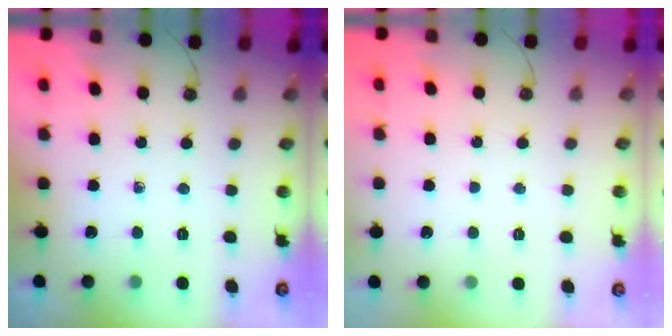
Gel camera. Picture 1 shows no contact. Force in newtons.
{"total": 0.9, "press": 0.9, "slide": 0.0}